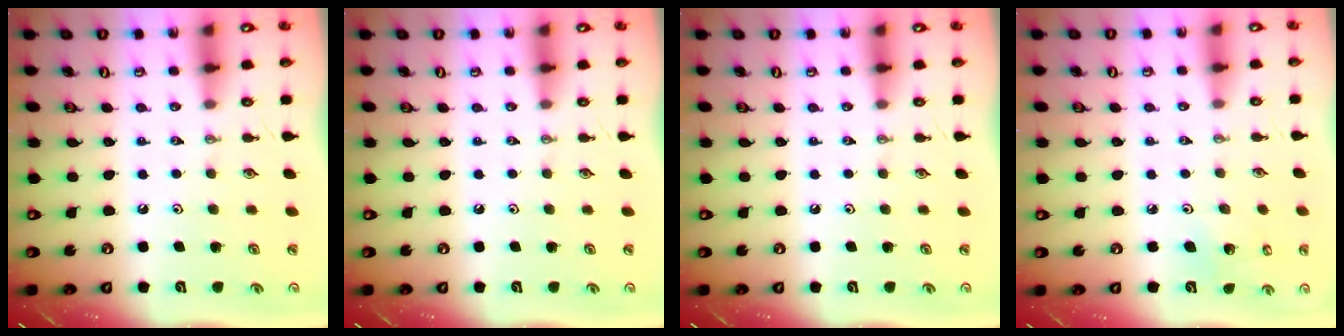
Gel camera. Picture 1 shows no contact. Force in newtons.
{"total": 0.0}
{"total": 0.0}
{"total": 3.5, "press": 3.4, "slide": 1.1}